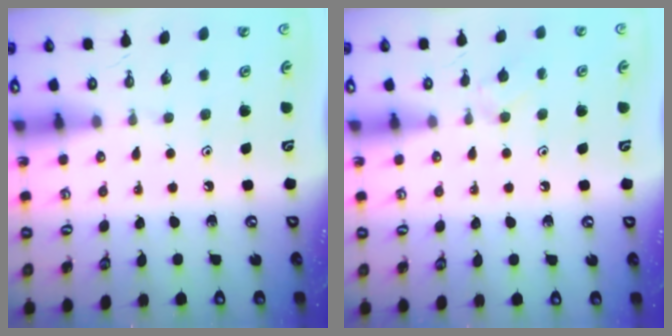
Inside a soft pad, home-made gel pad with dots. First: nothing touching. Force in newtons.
{"total": 6.4, "press": 6.3, "slide": 1.0}